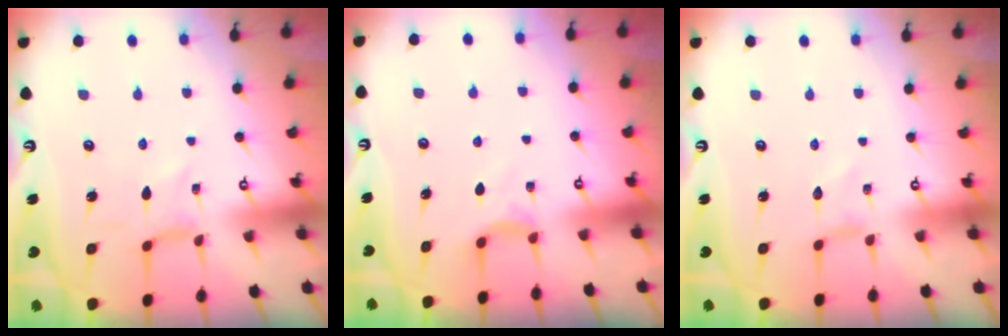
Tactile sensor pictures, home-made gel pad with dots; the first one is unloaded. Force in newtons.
{"total": 3.9, "press": 3.8, "slide": 0.5}
{"total": 0.0}